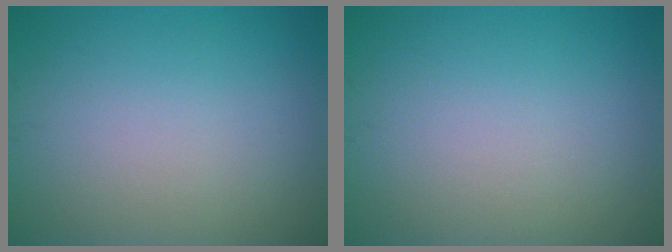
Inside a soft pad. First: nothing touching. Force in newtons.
{"total": 0.0}